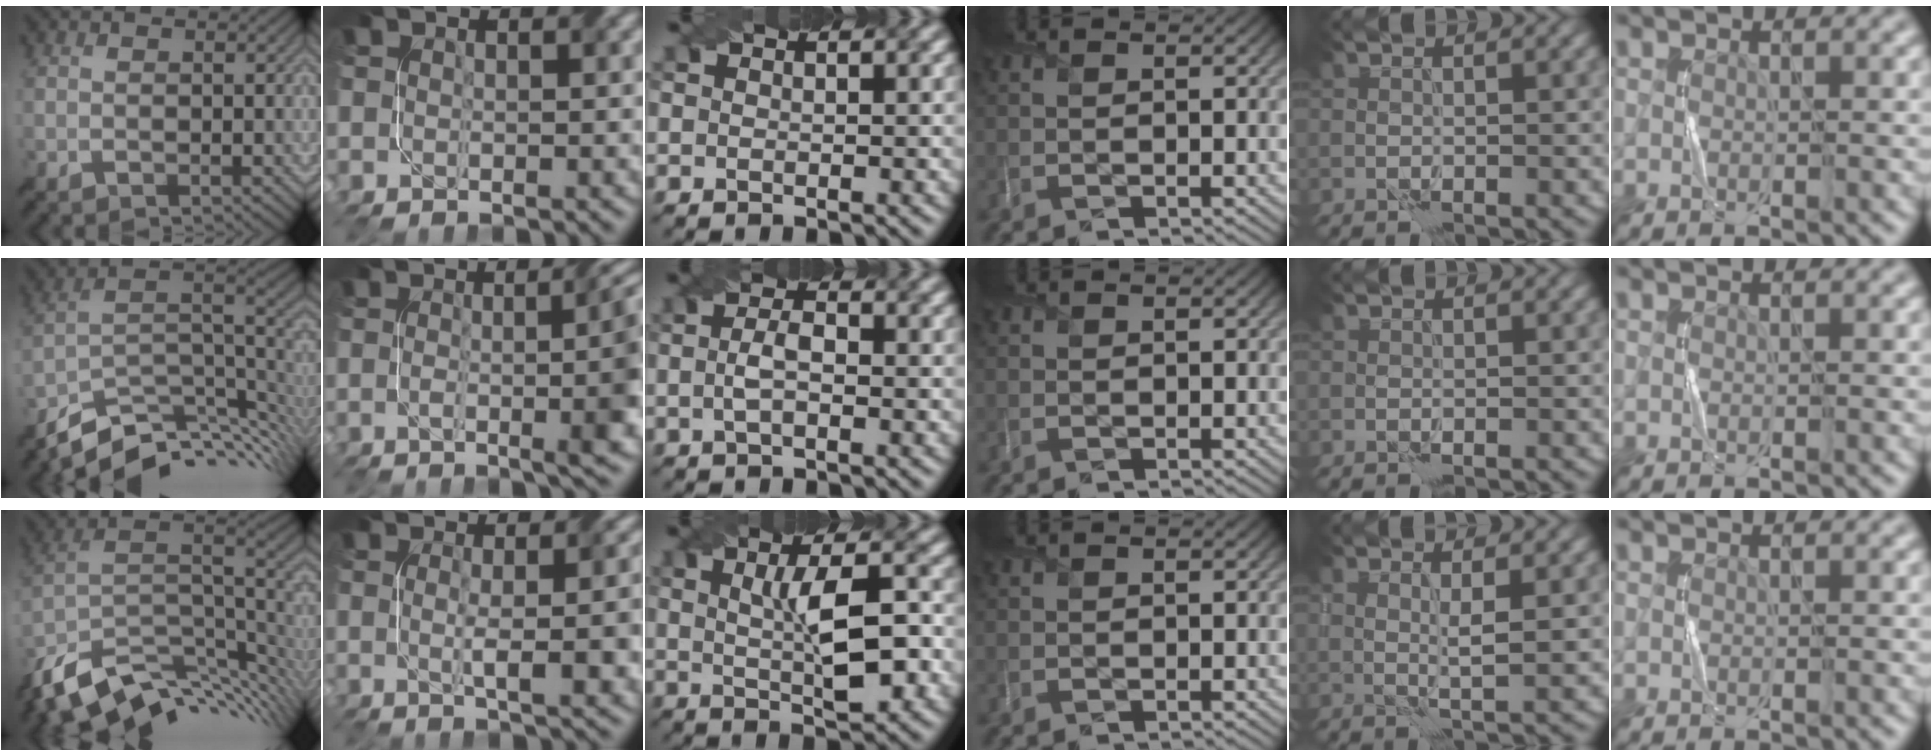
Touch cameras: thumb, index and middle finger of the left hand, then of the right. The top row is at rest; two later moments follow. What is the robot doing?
{"motion": "twist", "object": "screw"}